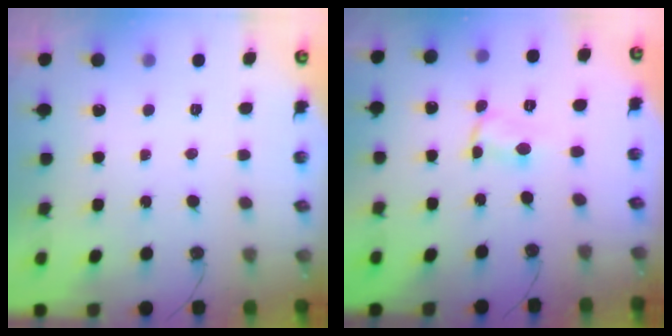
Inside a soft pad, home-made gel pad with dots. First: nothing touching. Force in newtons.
{"total": 1.0, "press": 1.0, "slide": 0.2}